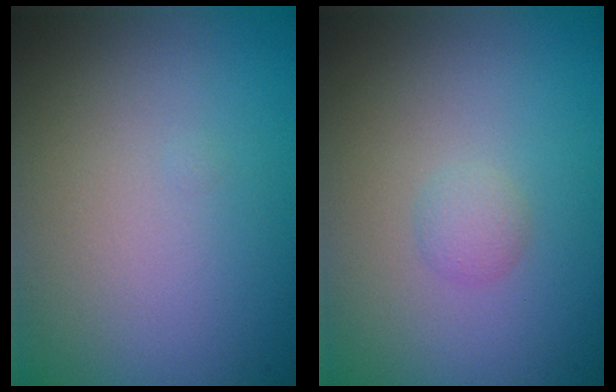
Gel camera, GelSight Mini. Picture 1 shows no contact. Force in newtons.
{"total": 1.0, "press": 1.0, "slide": 0.0}